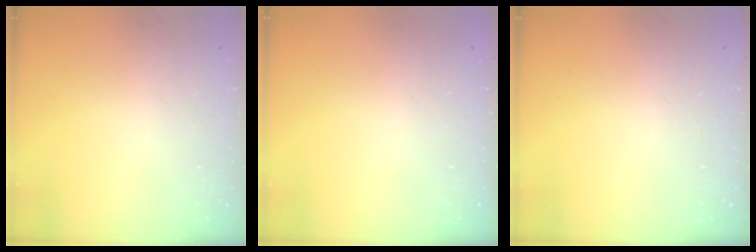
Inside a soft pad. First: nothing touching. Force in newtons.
{"total": 0.0}
{"total": 0.0}